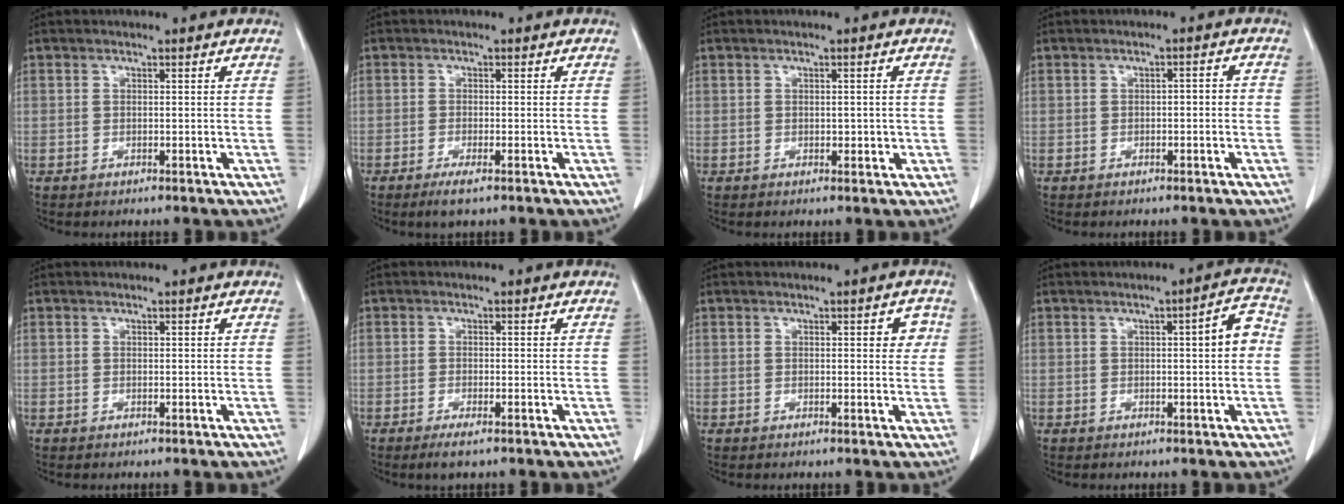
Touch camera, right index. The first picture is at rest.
{"total": 2.5, "force": [-1.6, 0.3, 1.9], "torque": [-0.037, -0.005, -0.029]}
{"total": 1.5, "force": [-0.2, 0.9, 1.2], "torque": [-0.014, 0.002, 0.001]}
{"total": 1.6, "force": [-0.4, 0.6, 1.4], "torque": [-0.022, 0.007, -0.004]}
{"total": 0.0}
{"total": 2.2, "force": [-1.4, 0.2, 1.6], "torque": [-0.031, -0.004, -0.025]}
{"total": 2.5, "force": [0.7, 1.1, 2.2], "torque": [-0.018, 0.005, 0.005]}
{"total": 4.4, "force": [0.2, 0.7, 4.4], "torque": [-0.056, 0.013, -0.001]}